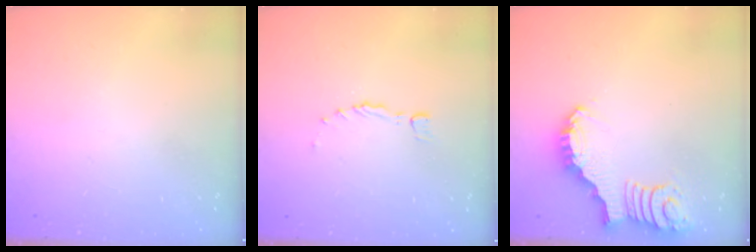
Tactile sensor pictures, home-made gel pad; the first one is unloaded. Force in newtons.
{"total": 0.0}
{"total": 2.9, "press": 2.9, "slide": 0.1}